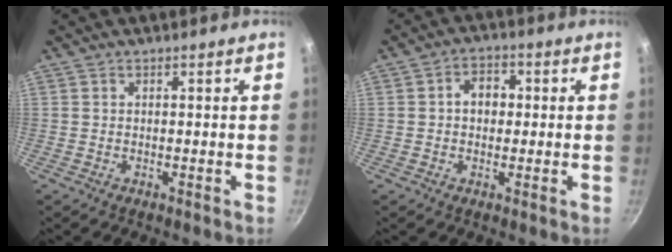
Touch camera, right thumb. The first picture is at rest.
{"total": 4.9, "force": [0.3, 3.9, 3.1], "torque": [-0.020, 0.011, -0.002]}